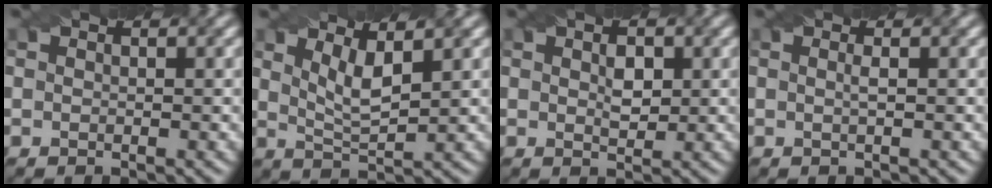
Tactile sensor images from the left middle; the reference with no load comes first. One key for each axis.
{"total": 3.1, "fx": 1.6, "fy": 0.8, "fz": 2.6, "tx": -0.053, "ty": -0.006, "tz": 0.033}
{"total": 1.9, "fx": 0.5, "fy": 1.1, "fz": 1.5, "tx": -0.026, "ty": 0.000, "tz": 0.010}
{"total": 1.0, "fx": 0.1, "fy": 0.3, "fz": 1.0, "tx": -0.013, "ty": -0.004, "tz": -0.004}